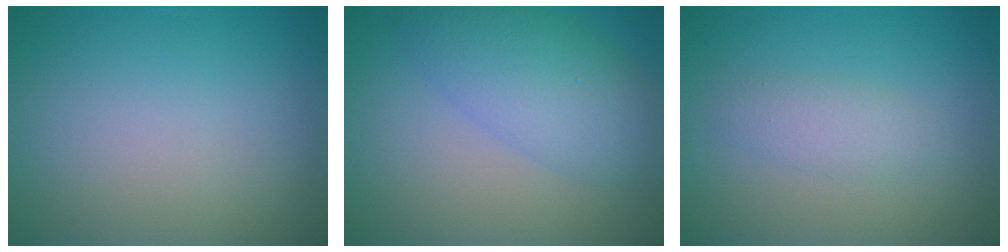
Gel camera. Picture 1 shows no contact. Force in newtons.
{"total": 5.5, "press": 5.5, "slide": 0.2}
{"total": 1.8, "press": 1.8, "slide": 0.1}